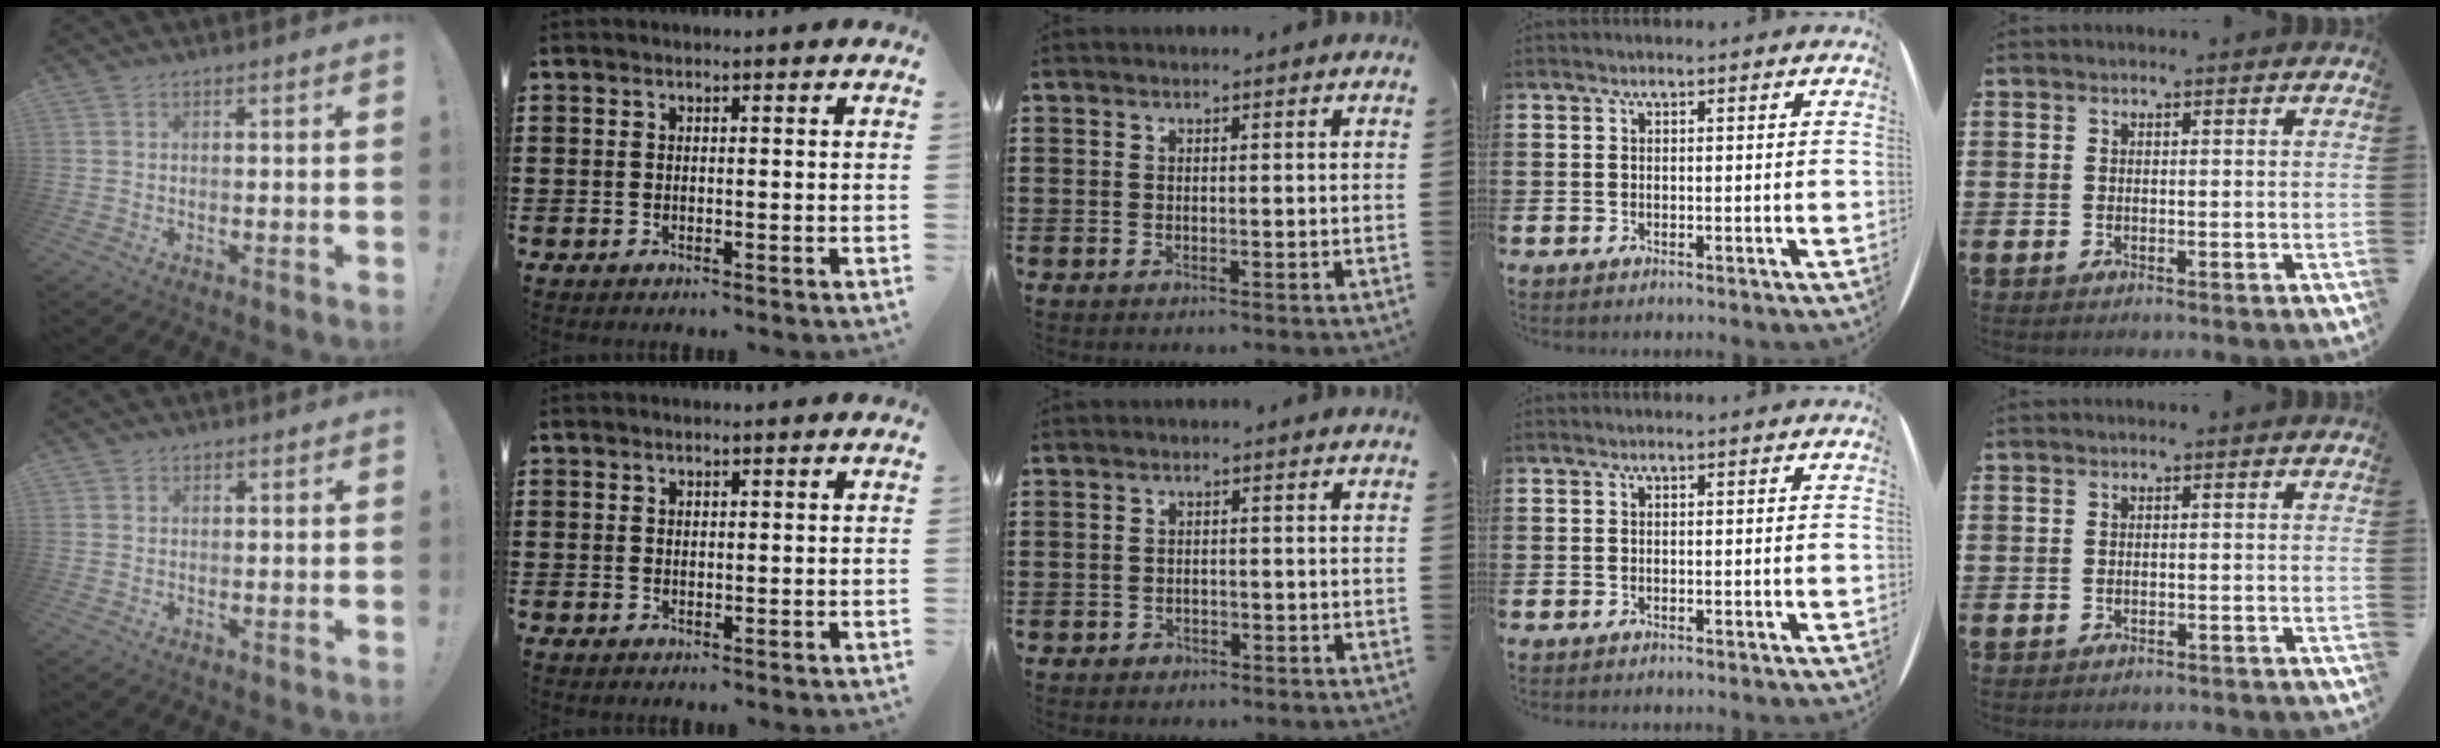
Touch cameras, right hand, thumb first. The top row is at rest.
{"thumb": {"total": 0.7, "force": [0.4, 0.5, -0.1], "torque": [0.007, -0.002, 0.006]}, "index": {"total": 0.6, "force": [0.5, 0.4, 0.1], "torque": [-0.003, 0.001, 0.010]}, "middle": {"total": 1.0, "force": [-0.8, 0.6, 0.1], "torque": [-0.005, 0.001, -0.018]}, "little": {"total": 0.7, "force": [-0.7, 0.0, 0.0], "torque": [-0.002, -0.001, -0.015]}}